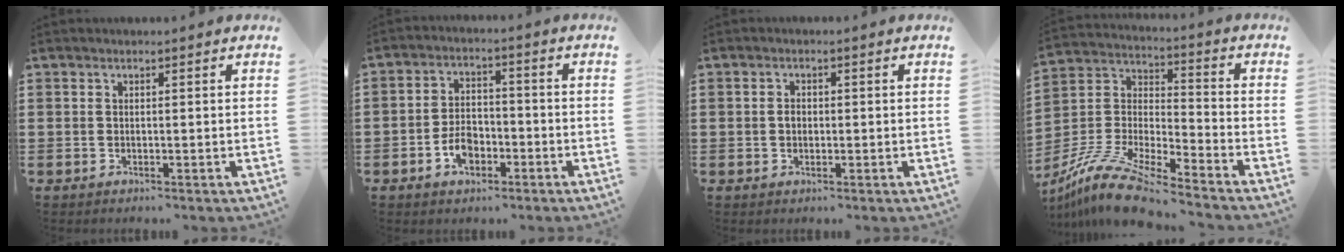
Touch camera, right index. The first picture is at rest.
{"total": 5.1, "force": [-2.4, 3.1, 3.2], "torque": [-0.070, 0.004, -0.047]}
{"total": 1.5, "force": [-0.1, 1.1, 1.0], "torque": [-0.021, 0.005, -0.004]}
{"total": 11.6, "force": [-10.4, 1.4, 5.0], "torque": [-0.117, 0.019, -0.212]}